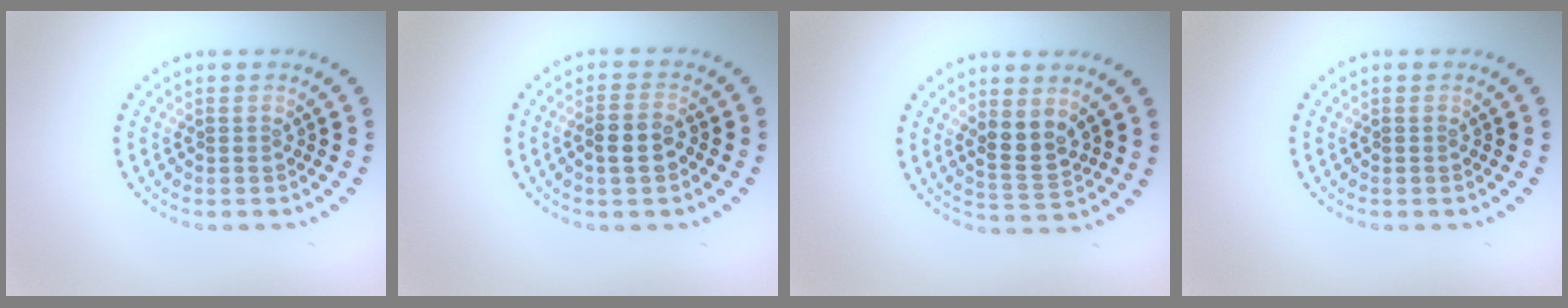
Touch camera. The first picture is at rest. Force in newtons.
{"total": 2.4, "press": 2.3, "slide": 0.7}
{"total": 2.8, "press": 2.6, "slide": 1.0}
{"total": 0.0}